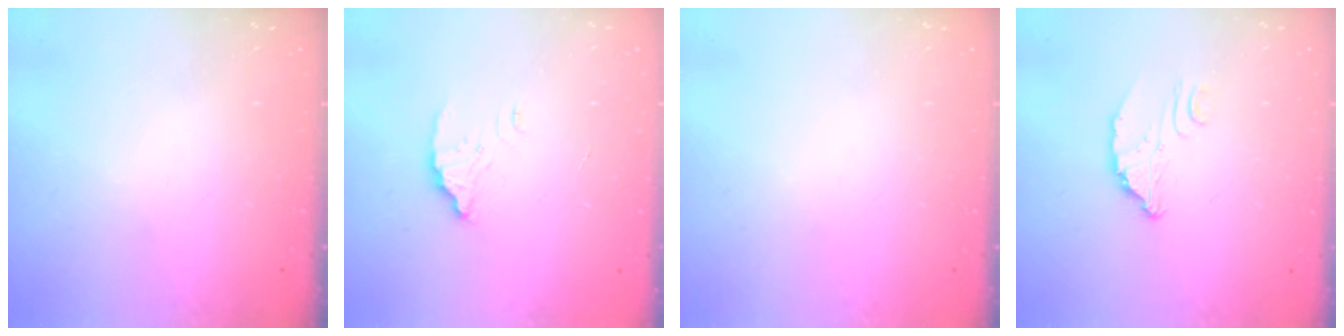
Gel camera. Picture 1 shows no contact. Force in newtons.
{"total": 2.7, "press": 2.7, "slide": 0.1}
{"total": 0.0}
{"total": 3.2, "press": 3.2, "slide": 0.2}